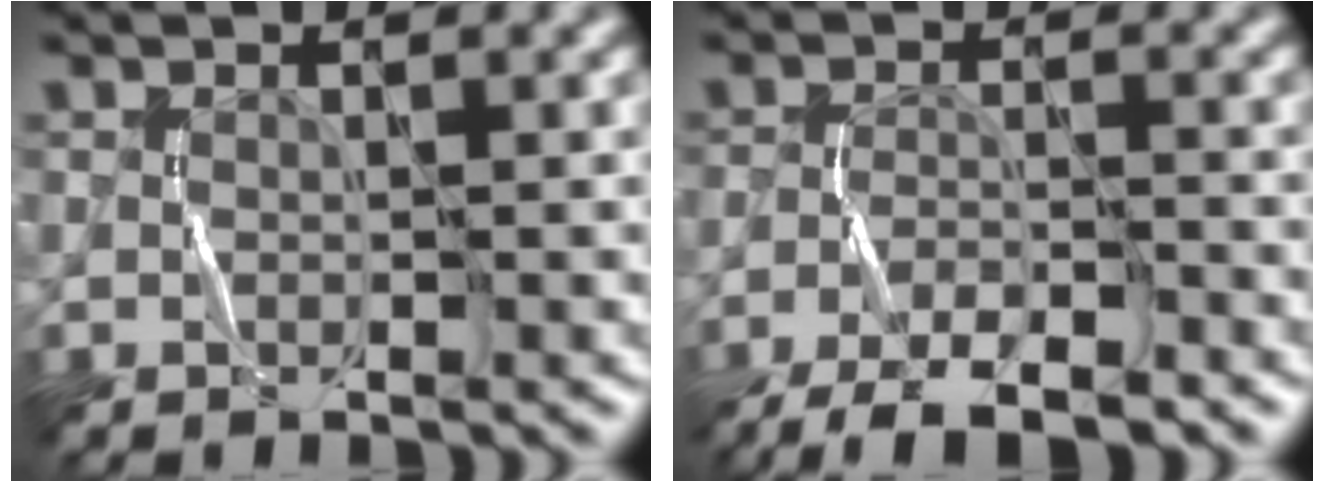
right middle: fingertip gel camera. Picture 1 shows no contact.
{"total": 7.2, "force": [-5.9, 1.5, 3.8], "torque": [-0.065, -0.015, -0.101]}